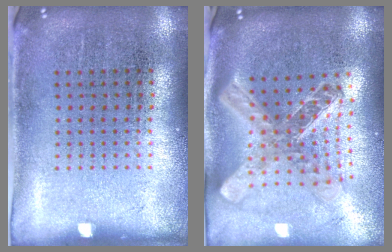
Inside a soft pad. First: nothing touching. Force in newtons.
{"total": 2.5, "press": 2.0, "slide": 1.6}